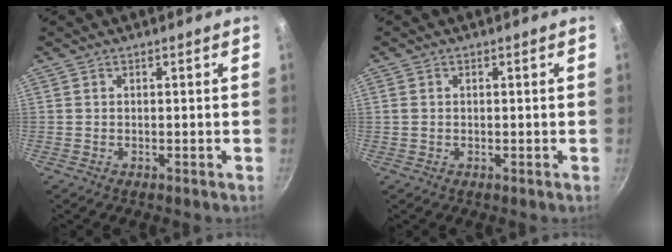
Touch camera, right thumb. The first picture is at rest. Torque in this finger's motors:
{"motor_torque": [0.18, -0.19, -0.57, 0.08, 0.08]}